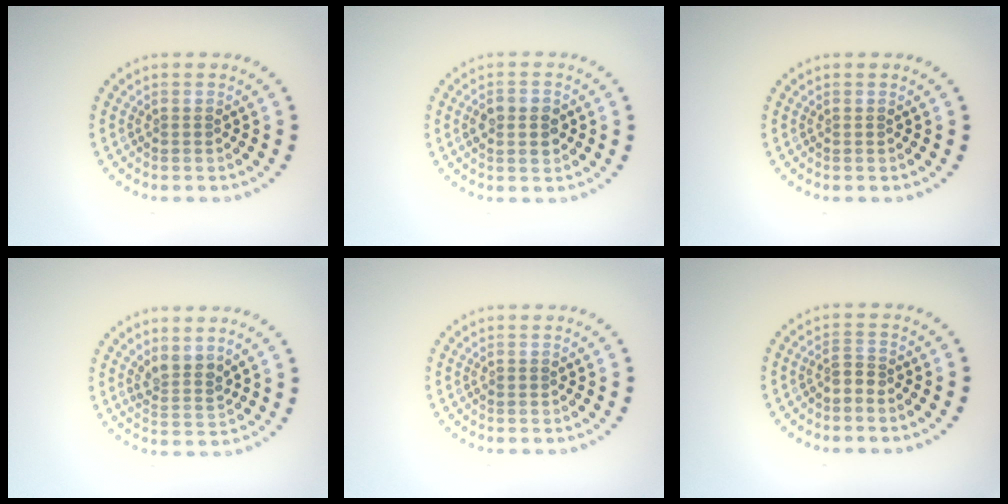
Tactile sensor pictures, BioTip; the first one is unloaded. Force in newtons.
{"total": 2.8, "press": 2.8, "slide": 0.2}
{"total": 0.0}
{"total": 2.4, "press": 1.9, "slide": 1.5}
{"total": 0.5, "press": 0.5, "slide": 0.1}
{"total": 1.2, "press": 0.7, "slide": 1.0}